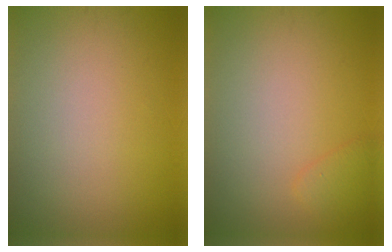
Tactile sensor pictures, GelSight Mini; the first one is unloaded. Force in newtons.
{"total": 1.3, "press": 1.3, "slide": 0.1}